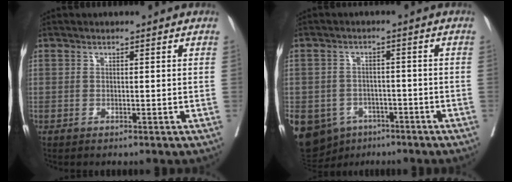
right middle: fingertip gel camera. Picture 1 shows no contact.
{"total": 15.7, "force": [-7.8, 12.3, 5.9], "torque": [-0.162, 0.006, -0.099]}